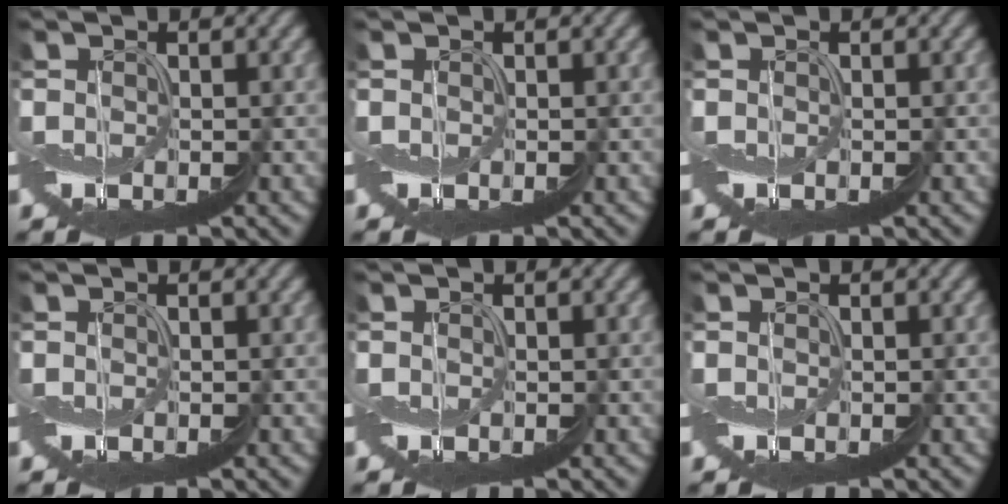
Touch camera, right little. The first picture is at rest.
{"total": 0.0}
{"total": 0.0}
{"total": 0.0}
{"total": 0.0}
{"total": 0.0}